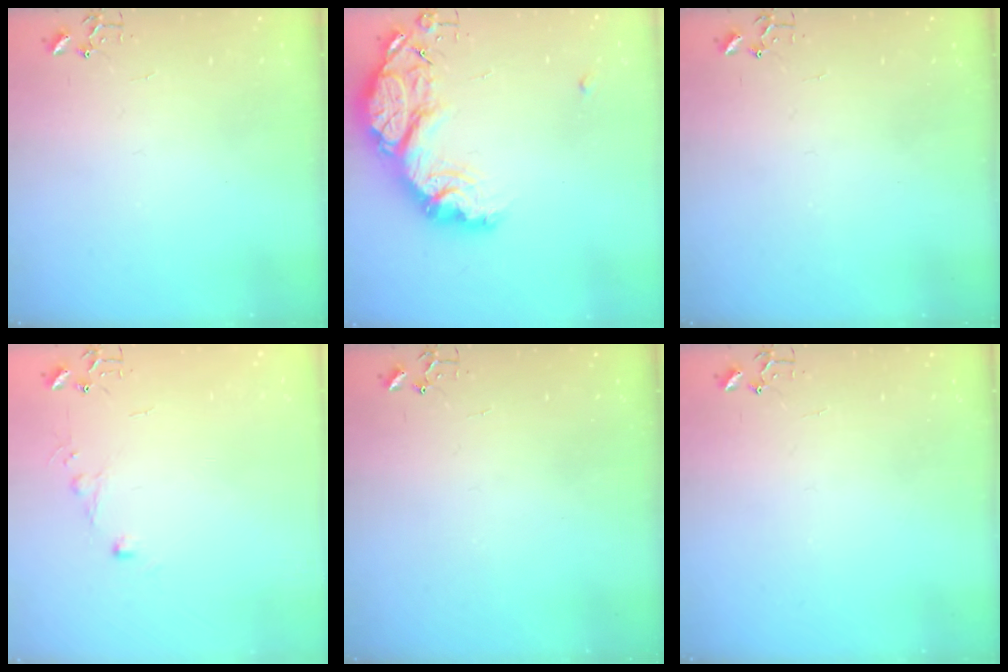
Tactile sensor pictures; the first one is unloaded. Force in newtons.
{"total": 20.5, "press": 20.5, "slide": 1.5}
{"total": 0.0}
{"total": 4.4, "press": 4.4, "slide": 0.5}
{"total": 0.0}
{"total": 0.0}